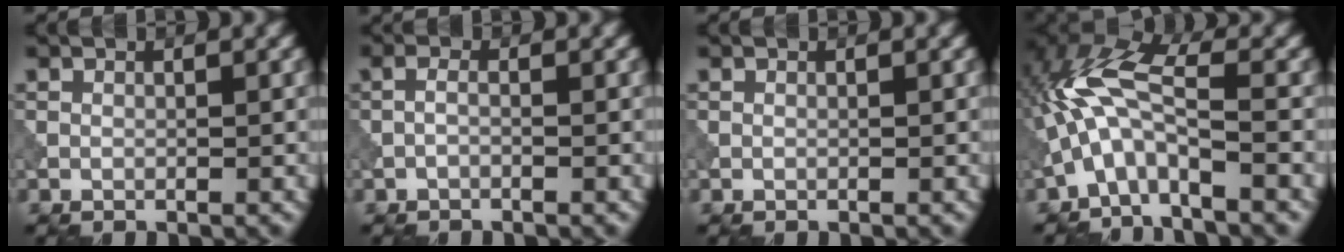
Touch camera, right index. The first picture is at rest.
{"total": 1.0, "force": [-0.6, 0.2, 0.8], "torque": [-0.013, 0.004, -0.017]}
{"total": 0.0}
{"total": 6.8, "force": [-1.5, 2.2, 6.2], "torque": [-0.136, 0.023, -0.044]}